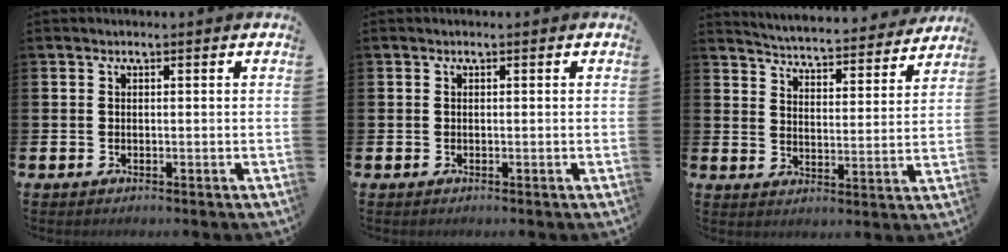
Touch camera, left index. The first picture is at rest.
{"total": 0.0}
{"total": 4.9, "force": [4.9, 0.3, 0.7], "torque": [-0.033, -0.047, 0.079]}